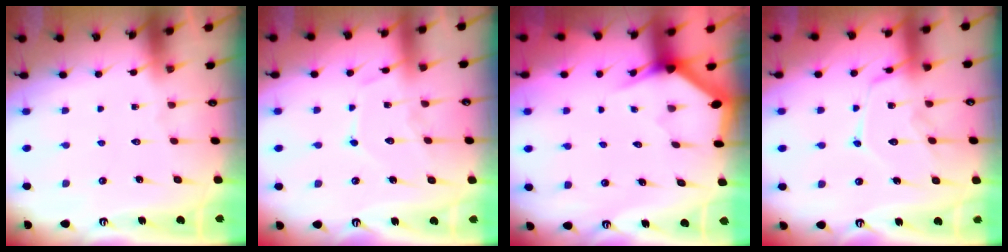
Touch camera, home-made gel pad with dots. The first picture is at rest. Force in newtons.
{"total": 9.8, "press": 9.8, "slide": 0.8}
{"total": 2.9, "press": 2.9, "slide": 0.1}
{"total": 12.1, "press": 12.1, "slide": 0.8}